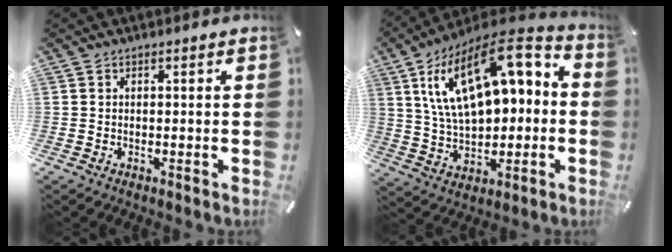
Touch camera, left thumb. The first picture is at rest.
{"total": 20.7, "force": [7.6, 12.3, 14.7], "torque": [-0.272, -0.036, 0.130]}